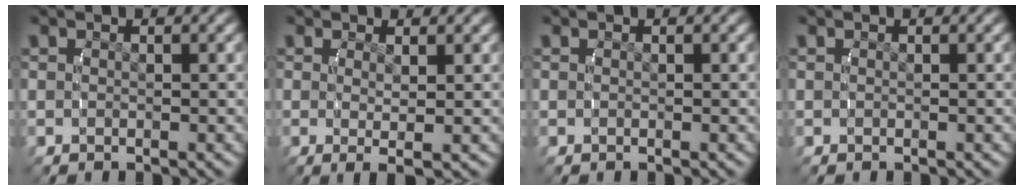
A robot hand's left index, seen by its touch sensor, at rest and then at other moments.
{"total": 2.5, "force": [-0.7, 0.4, 2.3], "torque": [-0.050, -0.016, -0.002]}
{"total": 0.0}
{"total": 0.0}